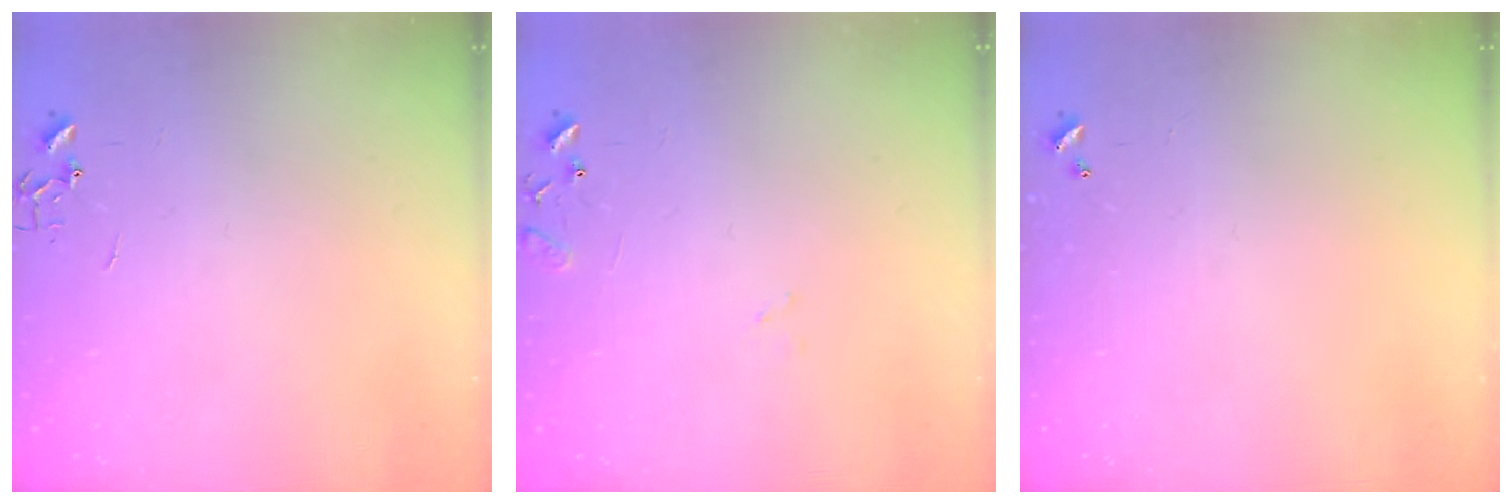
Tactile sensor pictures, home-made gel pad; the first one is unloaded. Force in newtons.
{"total": 9.5, "press": 9.5, "slide": 0.9}
{"total": 0.0}